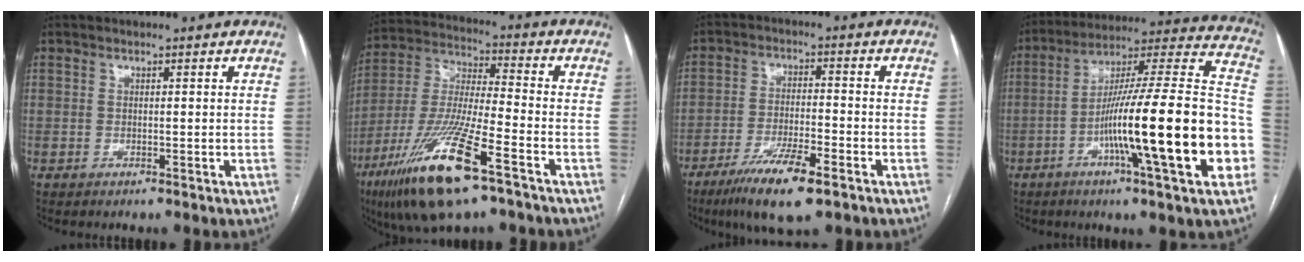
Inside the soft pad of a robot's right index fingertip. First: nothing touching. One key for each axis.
{"total": 18.6, "fx": -10.1, "fy": 2.3, "fz": 15.4, "tx": -0.340, "ty": -0.045, "tz": -0.185}
{"total": 10.4, "fx": -6.5, "fy": 1.5, "fz": 7.9, "tx": -0.146, "ty": -0.022, "tz": -0.110}
{"total": 26.1, "fx": -7.4, "fy": 1.0, "fz": 25.0, "tx": -0.330, "ty": -0.001, "tz": -0.125}